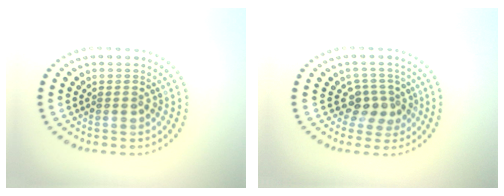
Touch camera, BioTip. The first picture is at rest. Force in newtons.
{"total": 2.6, "press": 2.0, "slide": 1.7}